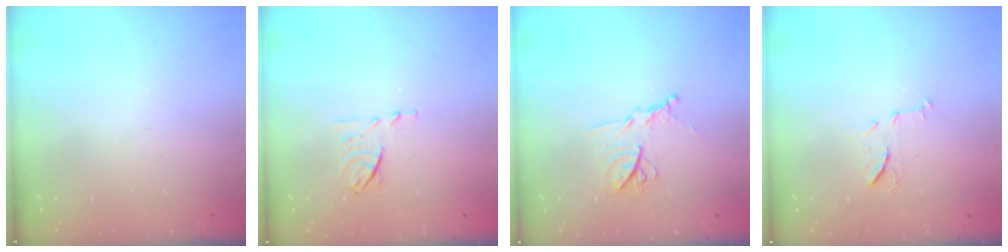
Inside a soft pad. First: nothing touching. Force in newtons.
{"total": 6.6, "press": 6.6, "slide": 0.9}
{"total": 11.0, "press": 11.0, "slide": 0.4}
{"total": 7.4, "press": 7.3, "slide": 0.6}